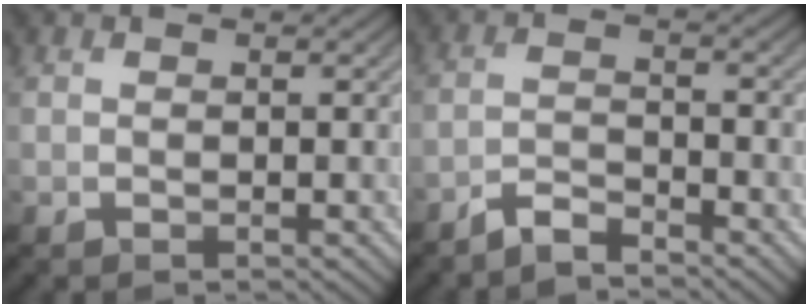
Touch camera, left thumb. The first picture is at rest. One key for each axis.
{"total": 3.3, "fx": -2.9, "fy": 0.5, "fz": 1.4, "tx": -0.029, "ty": 0.005, "tz": -0.065}